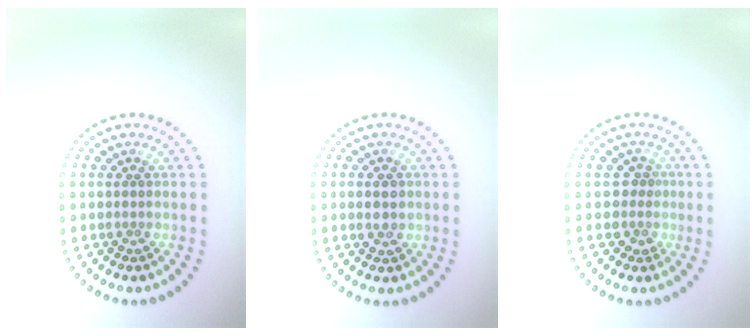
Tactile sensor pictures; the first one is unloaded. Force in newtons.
{"total": 1.7, "press": 1.7, "slide": 0.2}
{"total": 1.9, "press": 1.5, "slide": 1.1}